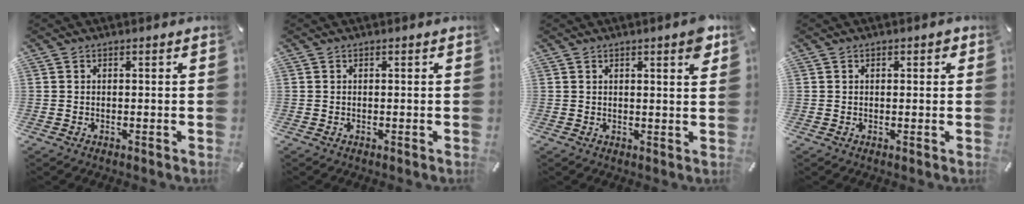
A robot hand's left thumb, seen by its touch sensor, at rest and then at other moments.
{"total": 0.0}
{"total": 3.9, "force": [2.1, 0.8, 3.2], "torque": [-0.050, -0.009, 0.033]}
{"total": 1.5, "force": [0.4, 1.0, 1.1], "torque": [-0.015, 0.004, 0.003]}